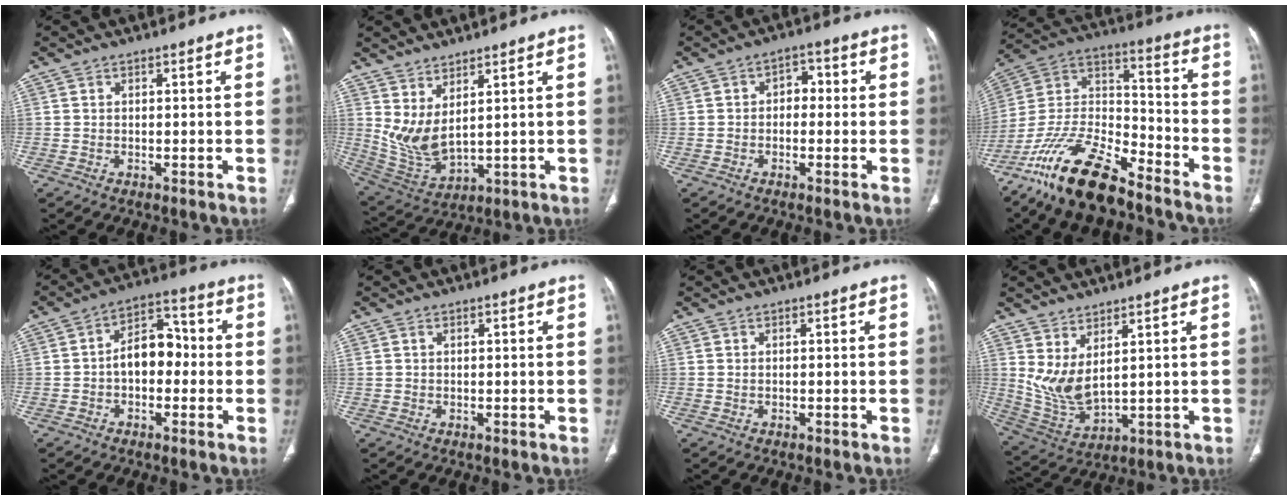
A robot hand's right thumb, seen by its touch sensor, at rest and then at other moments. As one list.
[{"total": 8.7, "force": [3.5, 3.3, 7.2], "torque": [-0.149, -0.038, 0.089]}, {"total": 3.7, "force": [-0.1, 2.7, 2.6], "torque": [-0.016, 0.017, -0.012]}, {"total": 19.6, "force": [-14.5, 6.8, 11.2], "torque": [-0.213, 0.074, -0.270]}, {"total": 8.9, "force": [-0.9, 5.9, 6.6], "torque": [-0.078, 0.035, -0.026]}, {"total": 0.6, "force": [0.3, 0.4, 0.3], "torque": [-0.005, 0.002, 0.007]}, {"total": 0.0}, {"total": 8.5, "force": [3.3, 3.4, 7.0], "torque": [-0.142, -0.035, 0.085]}]